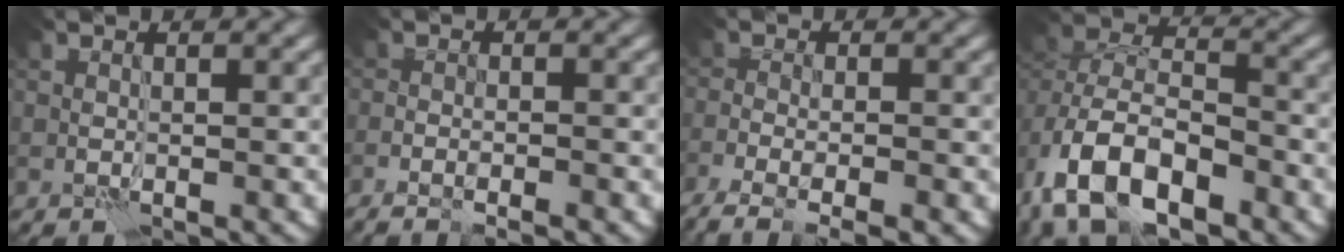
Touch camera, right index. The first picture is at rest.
{"total": 2.9, "force": [-1.9, 0.6, 2.1], "torque": [-0.028, 0.011, -0.024]}
{"total": 5.1, "force": [-3.6, 1.4, 3.3], "torque": [-0.059, -0.011, -0.062]}
{"total": 9.7, "force": [-5.1, 5.9, 5.9], "torque": [-0.106, -0.002, -0.092]}